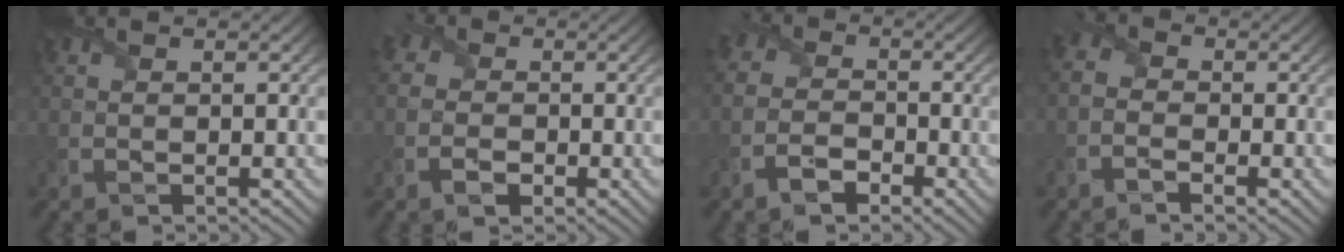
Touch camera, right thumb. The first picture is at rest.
{"total": 4.1, "force": [-1.0, 3.4, 2.2], "torque": [-0.046, -0.001, -0.027]}
{"total": 4.4, "force": [-2.4, 3.1, 2.1], "torque": [-0.040, -0.006, -0.061]}
{"total": 2.7, "force": [-1.7, 1.6, 1.2], "torque": [-0.030, 0.000, -0.045]}